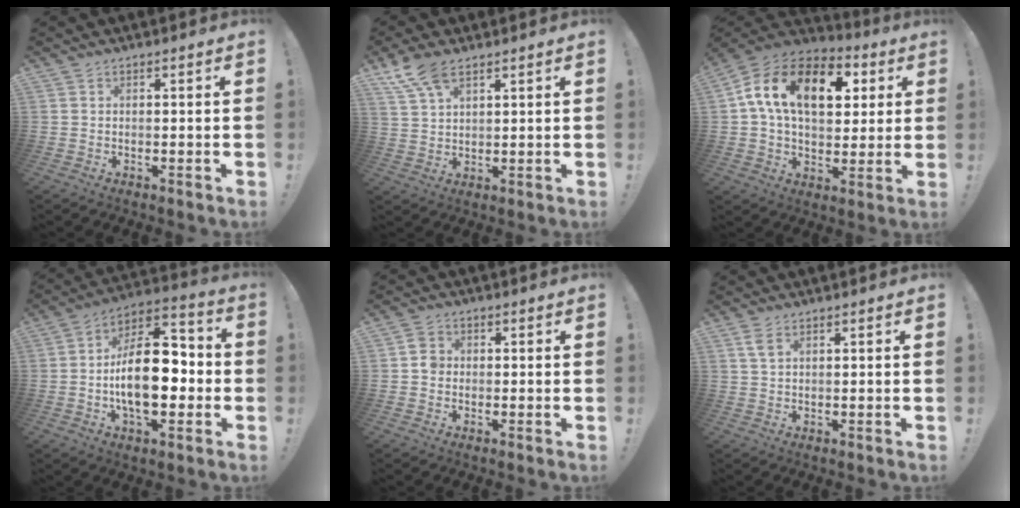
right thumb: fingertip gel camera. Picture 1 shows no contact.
{"total": 8.4, "force": [5.7, 3.4, 5.1], "torque": [-0.099, -0.021, 0.109]}
{"total": 19.0, "force": [5.5, 11.6, 14.1], "torque": [-0.230, -0.002, 0.091]}
{"total": 21.5, "force": [-2.8, 12.0, 17.6], "torque": [-0.279, 0.014, -0.039]}
{"total": 3.5, "force": [-0.6, 3.1, 1.6], "torque": [-0.018, 0.010, -0.012]}
{"total": 3.0, "force": [1.5, 1.4, 2.3], "torque": [-0.049, 0.002, 0.027]}